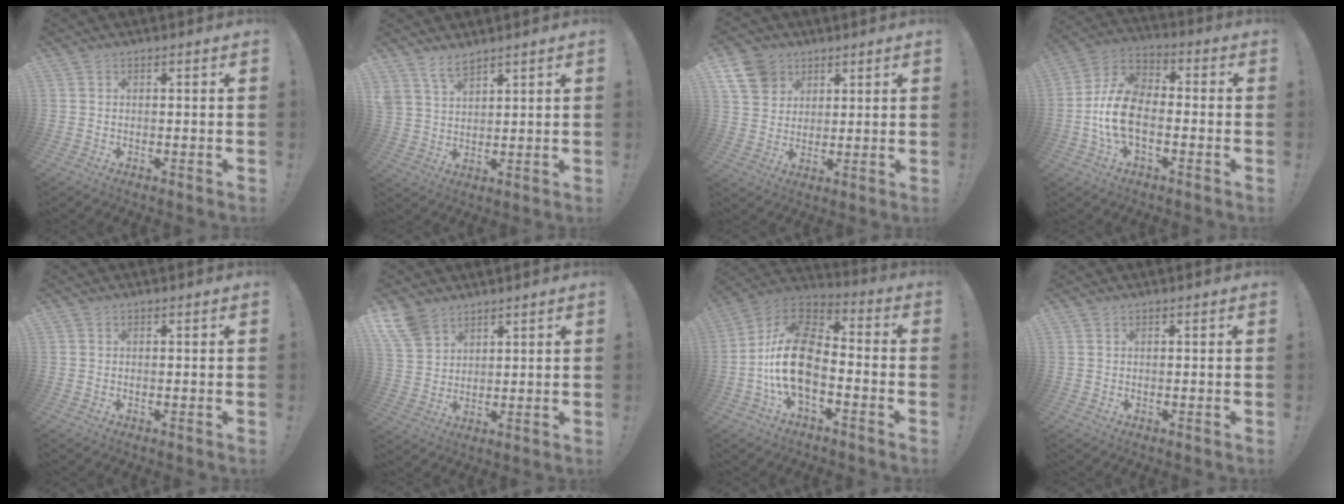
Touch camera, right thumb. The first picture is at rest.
{"total": 5.8, "force": [4.9, 2.1, 2.5], "torque": [-0.049, -0.025, 0.092]}
{"total": 10.9, "force": [5.7, 8.6, 3.4], "torque": [-0.055, -0.029, 0.117]}
{"total": 13.8, "force": [-4.0, 8.3, 10.3], "torque": [-0.205, 0.026, -0.069]}
{"total": 0.0}
{"total": 8.4, "force": [6.3, 4.9, 2.9], "torque": [-0.055, -0.036, 0.126]}
{"total": 19.2, "force": [-4.9, 11.5, 14.6], "torque": [-0.275, 0.041, -0.078]}
{"total": 0.0}